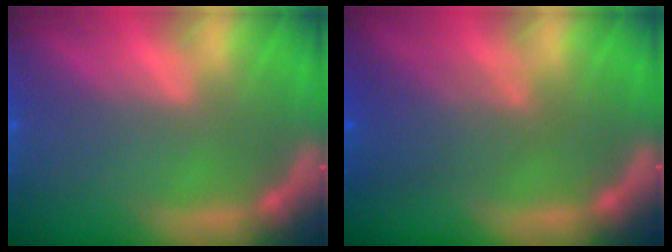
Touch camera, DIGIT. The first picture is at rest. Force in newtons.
{"total": 4.1}